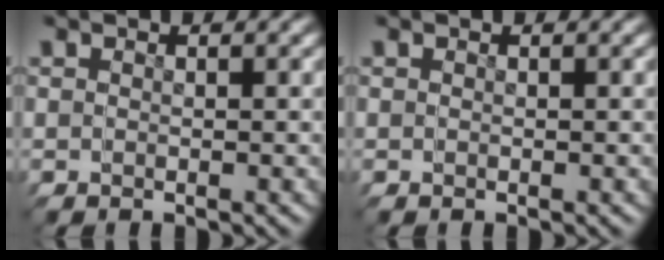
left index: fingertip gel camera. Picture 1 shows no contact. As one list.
[{"total": 0.0}]